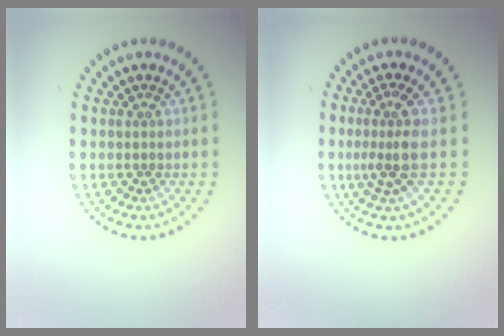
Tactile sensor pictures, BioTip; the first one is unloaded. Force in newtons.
{"total": 2.8, "press": 2.1, "slide": 1.8}